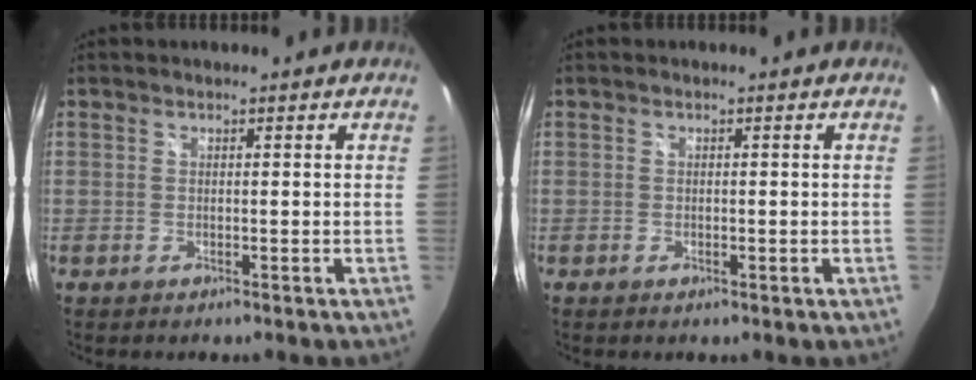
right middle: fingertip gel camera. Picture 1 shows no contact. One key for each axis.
{"total": 0.8, "fx": -0.1, "fy": 0.3, "fz": 0.7, "tx": -0.008, "ty": 0.001, "tz": -0.002}